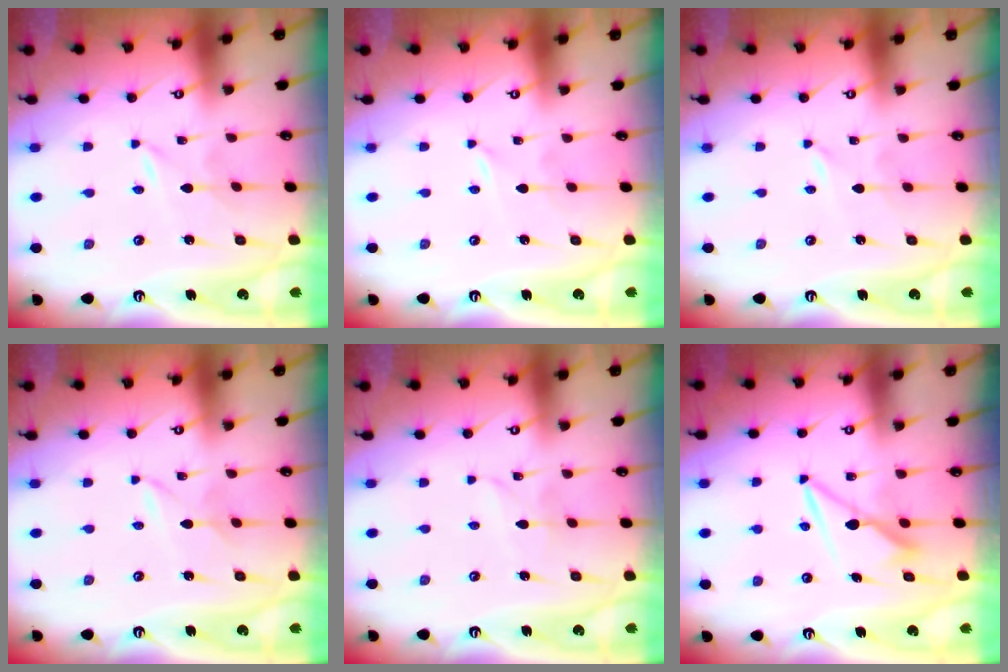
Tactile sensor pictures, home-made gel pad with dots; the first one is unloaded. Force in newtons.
{"total": 0.0}
{"total": 0.0}
{"total": 2.3, "press": 2.3, "slide": 0.3}
{"total": 2.2, "press": 2.2, "slide": 0.2}
{"total": 8.6, "press": 8.5, "slide": 1.1}